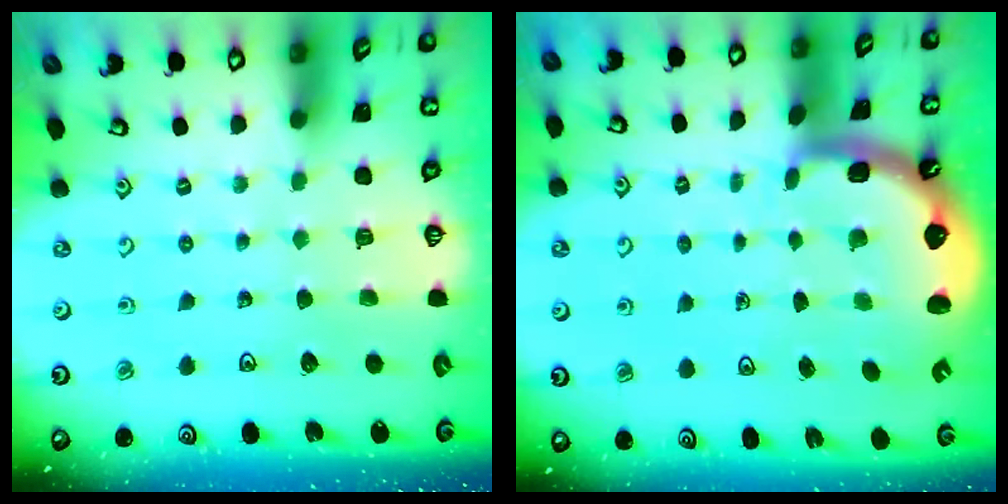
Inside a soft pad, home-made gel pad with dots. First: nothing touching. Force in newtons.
{"total": 3.4, "press": 2.5, "slide": 2.3}